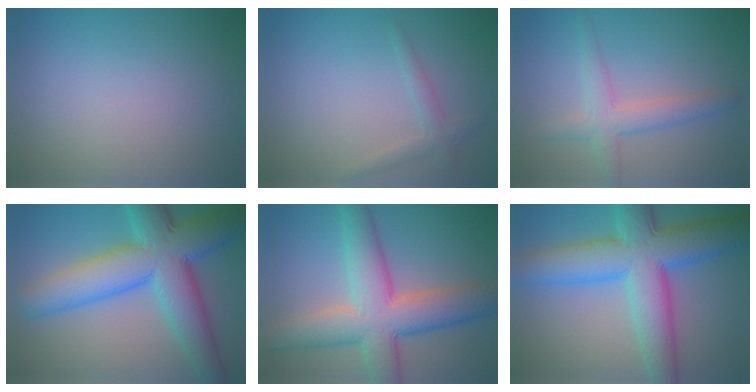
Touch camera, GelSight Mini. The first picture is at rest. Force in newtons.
{"total": 1.6, "press": 1.6, "slide": 0.1}
{"total": 3.4, "press": 3.3, "slide": 0.3}
{"total": 11.3, "press": 11.3, "slide": 0.1}
{"total": 9.2, "press": 9.2, "slide": 0.3}
{"total": 11.1, "press": 11.1, "slide": 0.2}